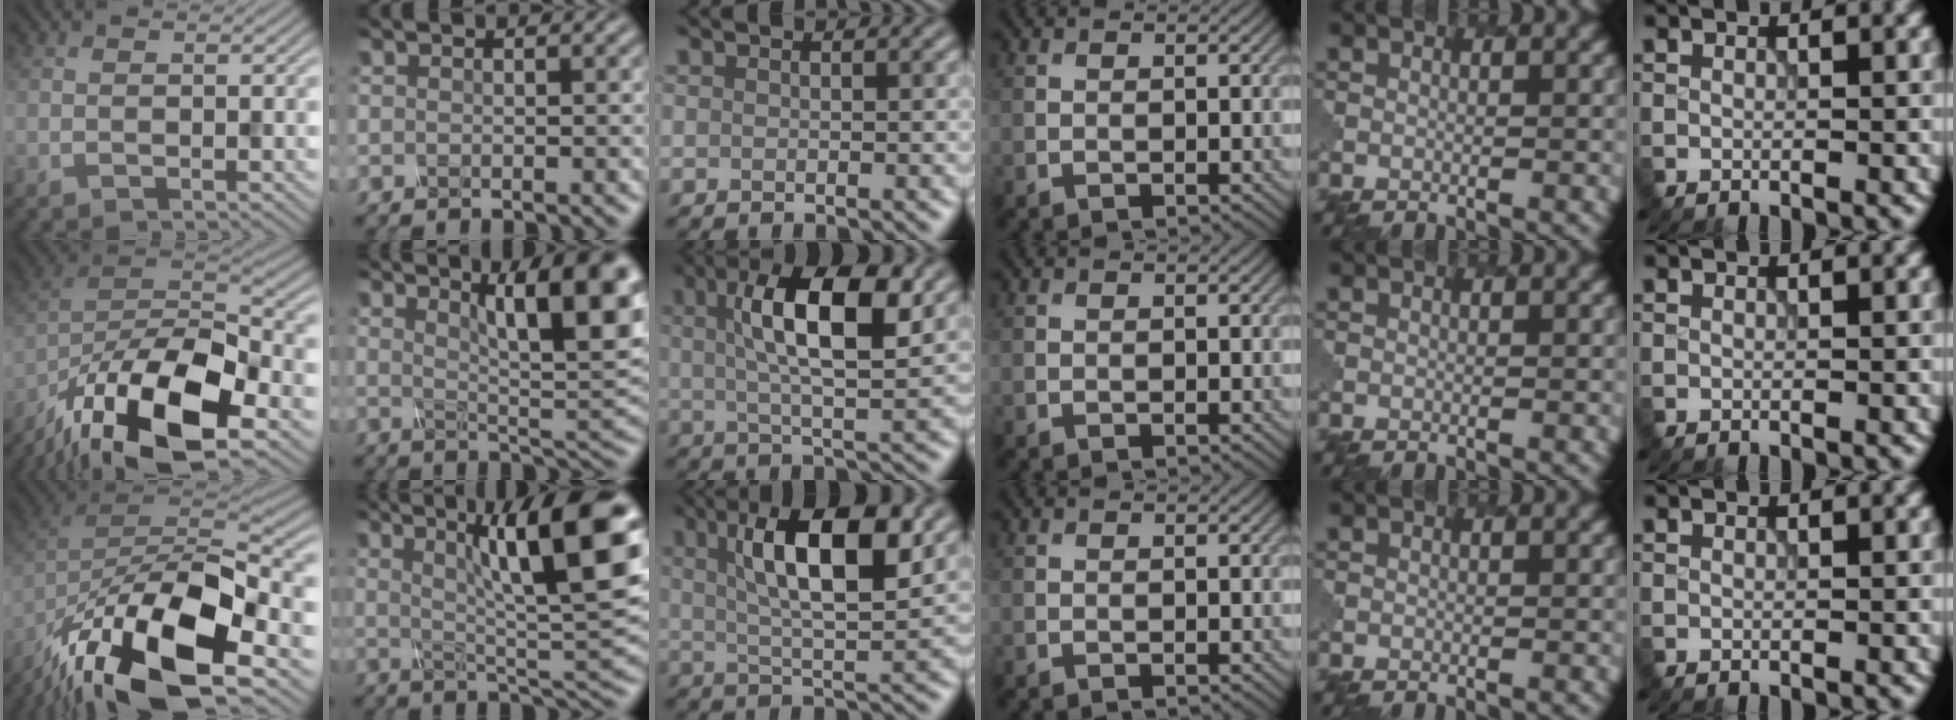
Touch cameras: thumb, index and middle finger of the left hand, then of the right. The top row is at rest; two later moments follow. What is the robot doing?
{"motion": "twist", "object": "rubiks cube"}